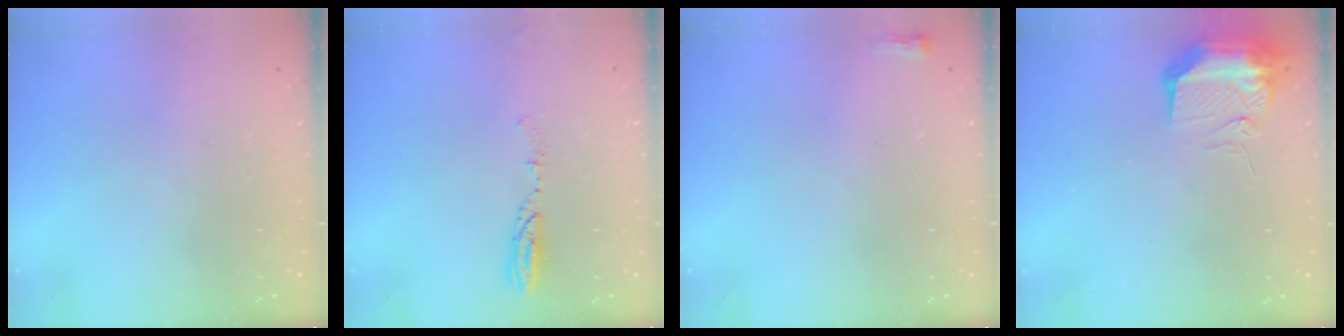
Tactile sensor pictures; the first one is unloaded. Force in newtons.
{"total": 4.8, "press": 4.7, "slide": 1.0}
{"total": 2.2, "press": 2.2, "slide": 0.6}
{"total": 16.8, "press": 12.6, "slide": 11.1}